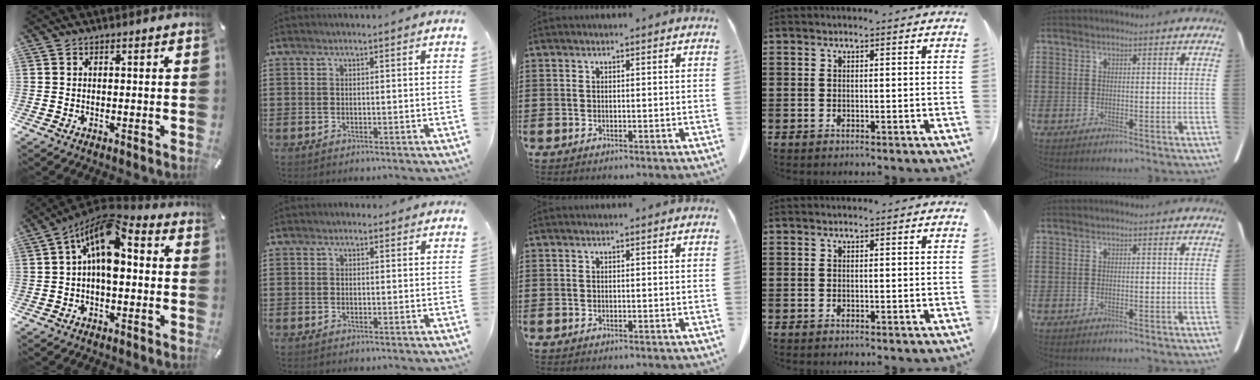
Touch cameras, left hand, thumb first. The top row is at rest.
{"thumb": {"total": 12.2, "force": [2.6, 6.5, 9.9], "torque": [-0.179, -0.021, 0.044]}, "index": {"total": 1.0, "force": [0.2, 1.0, 0.3], "torque": [-0.008, 0.006, 0.004]}}